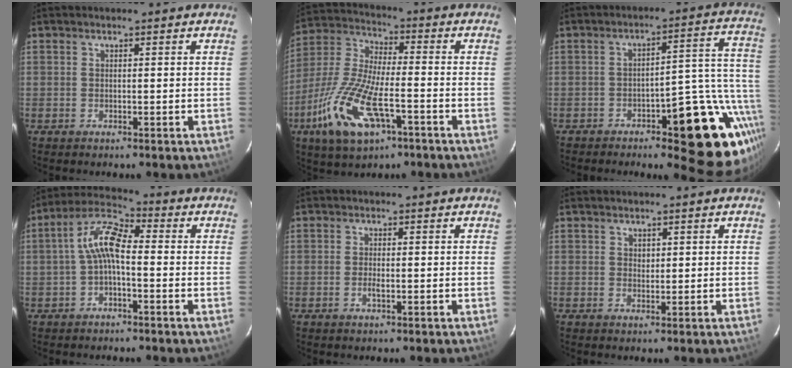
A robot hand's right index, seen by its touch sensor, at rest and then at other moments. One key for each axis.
{"total": 16.7, "fx": -7.7, "fy": 6.2, "fz": 13.5, "tx": -0.303, "ty": -0.020, "tz": -0.147}
{"total": 18.1, "fx": -10.1, "fy": 6.0, "fz": 13.7, "tx": -0.121, "ty": 0.021, "tz": -0.137}
{"total": 7.4, "fx": -1.0, "fy": 3.1, "fz": 6.6, "tx": -0.146, "ty": 0.026, "tz": -0.024}
{"total": 1.6, "fx": -0.4, "fy": 0.6, "fz": 1.4, "tx": -0.030, "ty": -0.001, "tz": -0.007}
{"total": 1.1, "fx": 0.7, "fy": 0.8, "fz": 0.2, "tx": 0.000, "ty": 0.003, "tz": 0.012}